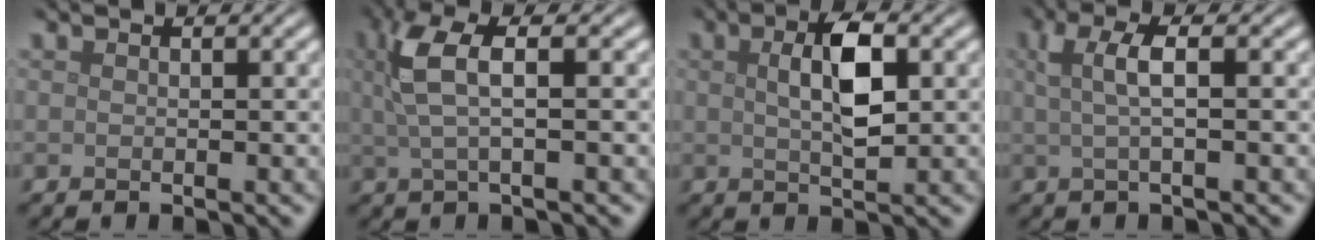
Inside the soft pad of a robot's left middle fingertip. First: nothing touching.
{"total": 4.4, "force": [1.2, 1.2, 4.0], "torque": [-0.083, 0.008, 0.023]}
{"total": 4.6, "force": [1.0, 1.6, 4.1], "torque": [-0.081, 0.005, 0.017]}
{"total": 3.2, "force": [0.6, 0.9, 3.0], "torque": [-0.052, 0.007, 0.009]}